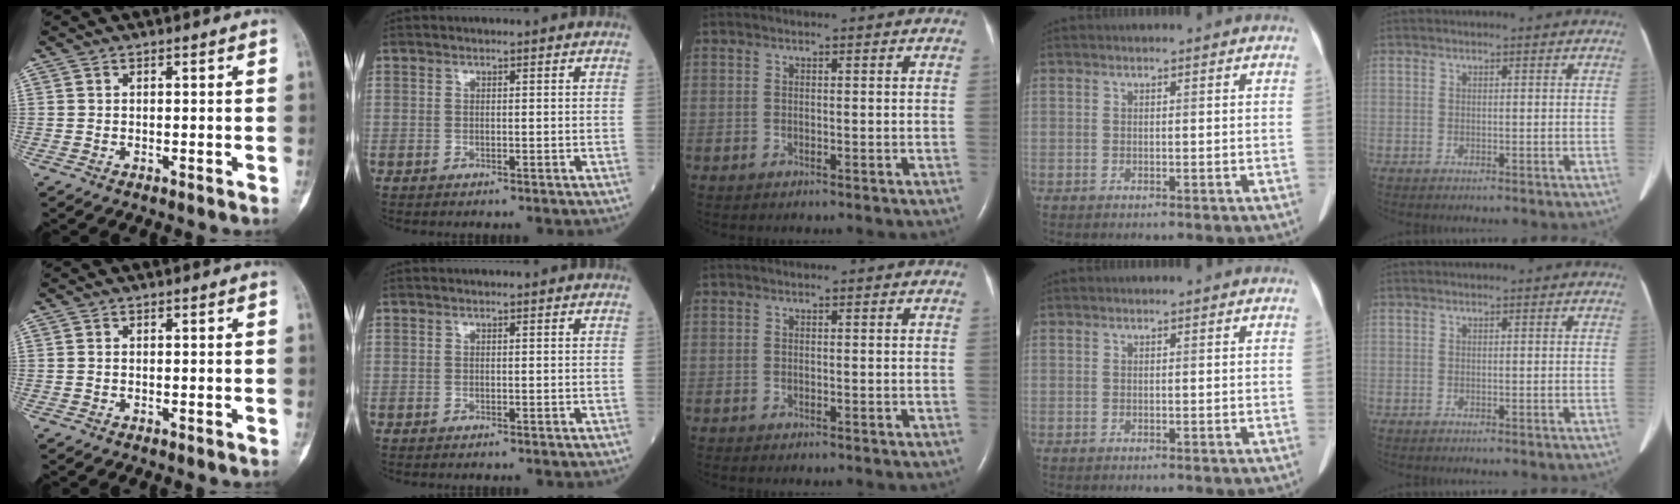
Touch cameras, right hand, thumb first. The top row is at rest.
{}